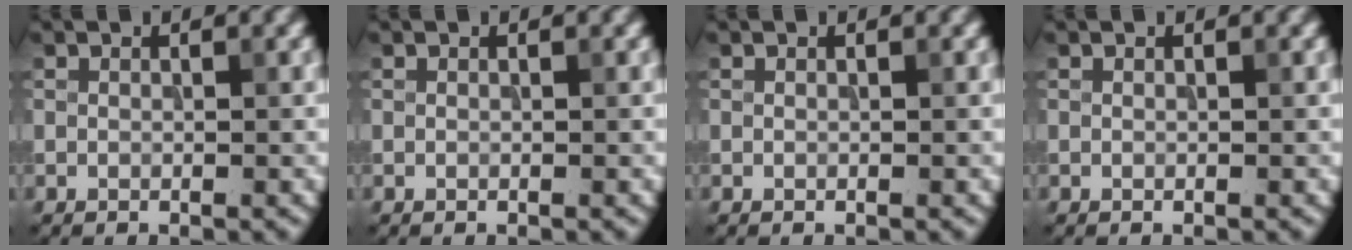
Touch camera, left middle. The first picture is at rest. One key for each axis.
{"total": 0.0}
{"total": 0.0}
{"total": 0.0}